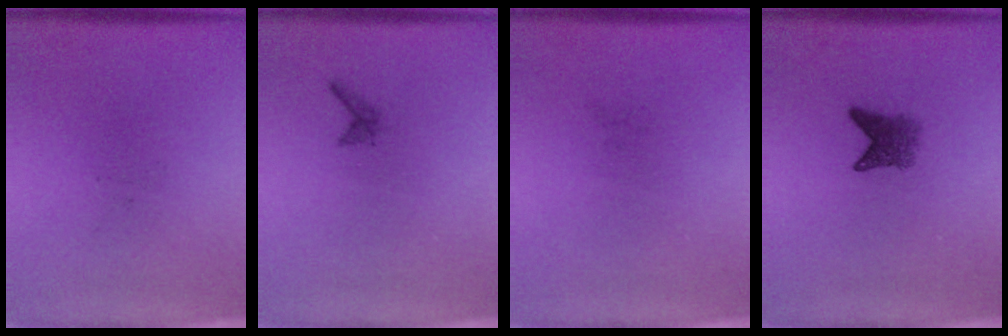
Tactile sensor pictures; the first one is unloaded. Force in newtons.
{"total": 0.6}
{"total": 0.0}
{"total": 2.8}